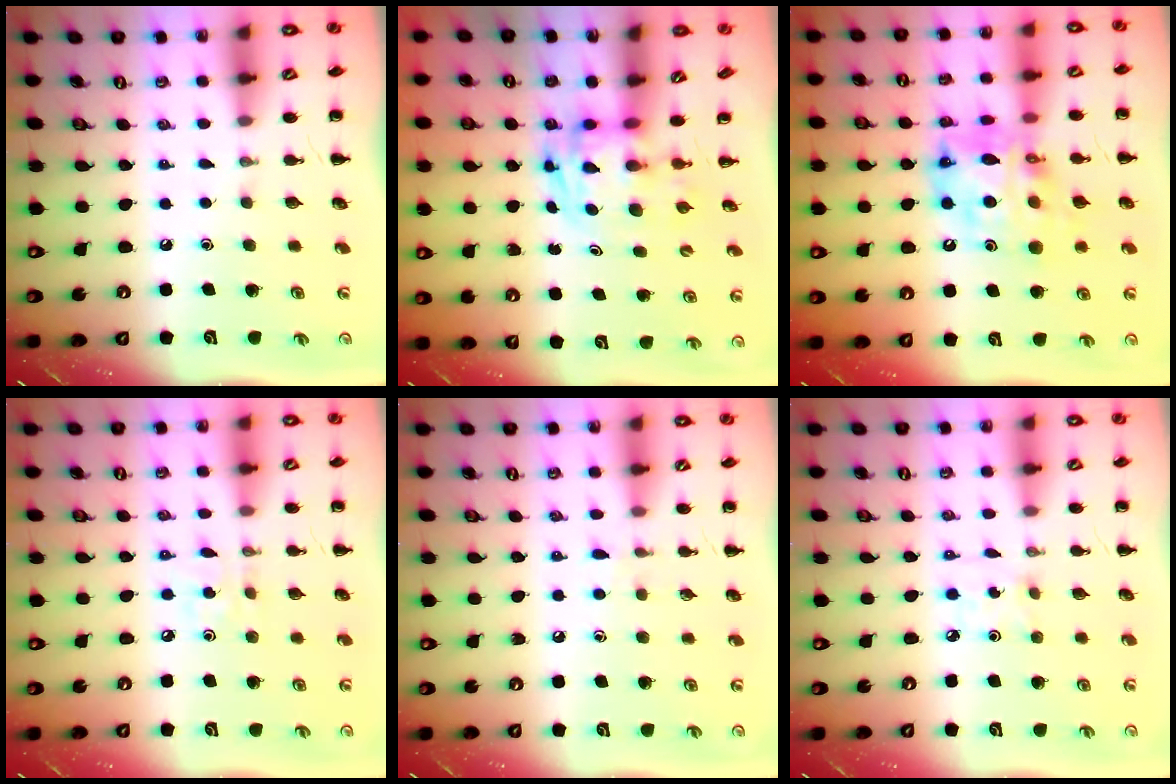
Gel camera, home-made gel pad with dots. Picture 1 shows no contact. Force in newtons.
{"total": 2.8, "press": 2.7, "slide": 0.5}
{"total": 15.5, "press": 14.9, "slide": 4.2}
{"total": 2.6, "press": 2.5, "slide": 0.8}
{"total": 5.1, "press": 4.6, "slide": 2.2}
{"total": 2.5, "press": 2.3, "slide": 0.9}